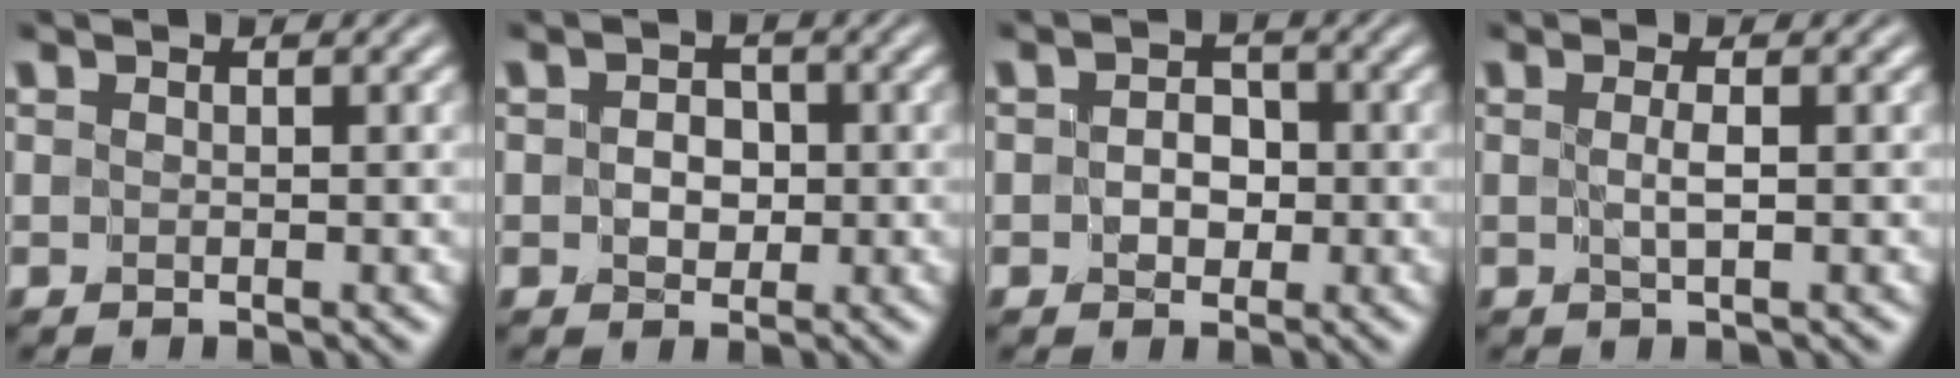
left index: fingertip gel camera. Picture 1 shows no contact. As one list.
[{"total": 2.2, "force": [-0.1, 1.8, 1.3], "torque": [-0.014, -0.001, -0.008]}, {"total": 2.3, "force": [-0.3, 1.9, 1.3], "torque": [-0.009, -0.003, -0.013]}, {"total": 1.0, "force": [-0.1, -0.1, 1.0], "torque": [-0.019, -0.001, -0.003]}]